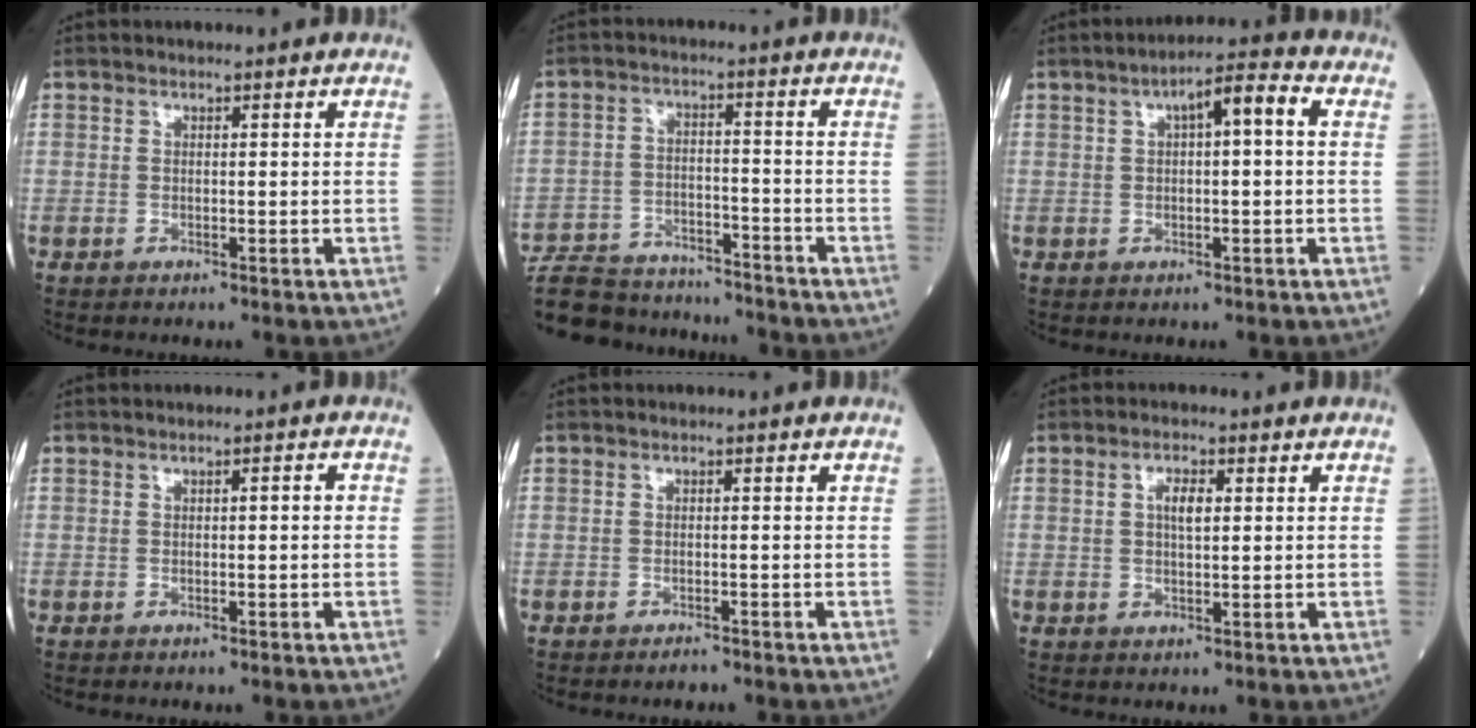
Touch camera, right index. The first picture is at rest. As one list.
[{"total": 18.5, "force": [-16.6, 5.7, 5.9], "torque": [-0.151, 0.006, -0.252]}, {"total": 7.2, "force": [2.0, 2.0, 6.6], "torque": [-0.116, 0.034, 0.031]}, {"total": 1.8, "force": [0.1, 0.7, 1.7], "torque": [-0.041, 0.013, 0.004]}, {"total": 1.5, "force": [-1.1, 0.7, 0.6], "torque": [-0.022, -0.002, -0.015]}, {"total": 3.6, "force": [0.8, 1.6, 3.2], "torque": [-0.069, 0.007, 0.017]}]